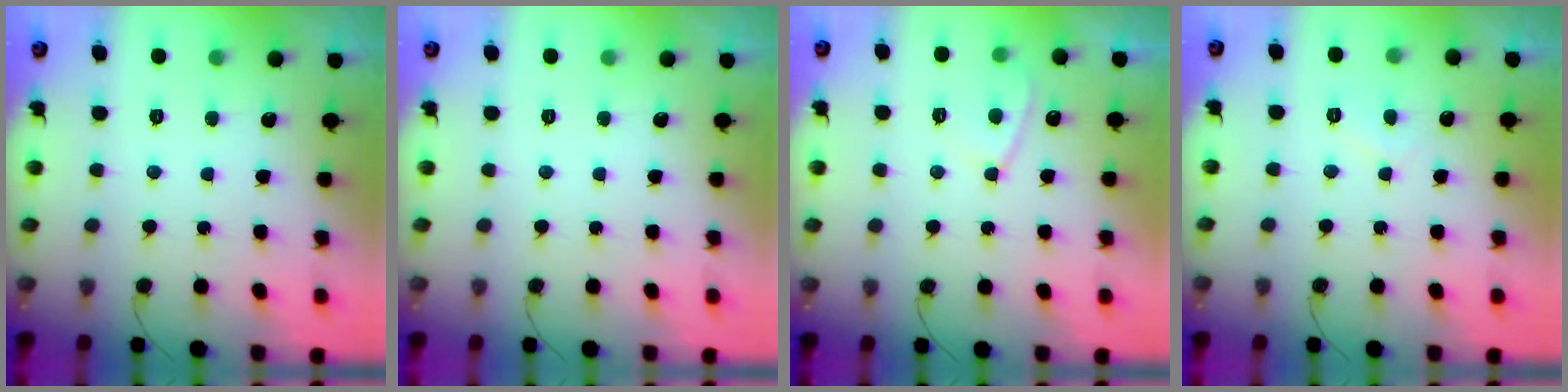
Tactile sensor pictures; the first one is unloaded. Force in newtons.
{"total": 0.0}
{"total": 5.7, "press": 5.6, "slide": 0.6}
{"total": 2.7, "press": 2.6, "slide": 0.5}